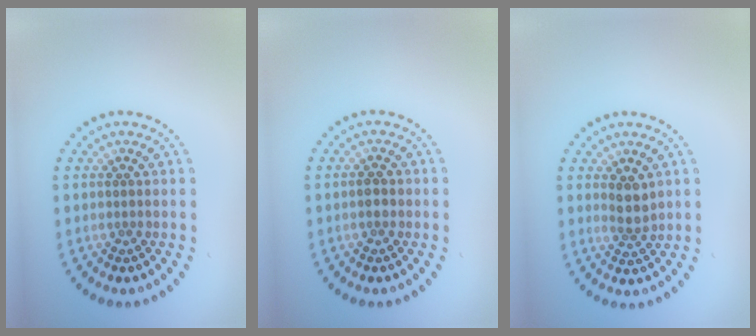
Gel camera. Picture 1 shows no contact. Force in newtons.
{"total": 1.4, "press": 1.4, "slide": 0.1}
{"total": 2.1, "press": 1.7, "slide": 1.2}